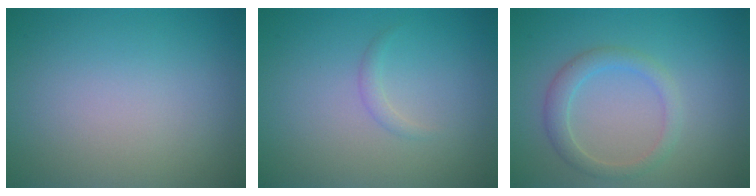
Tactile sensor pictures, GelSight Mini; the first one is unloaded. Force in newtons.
{"total": 0.8, "press": 0.8, "slide": 0.1}
{"total": 2.3, "press": 2.3, "slide": 0.1}